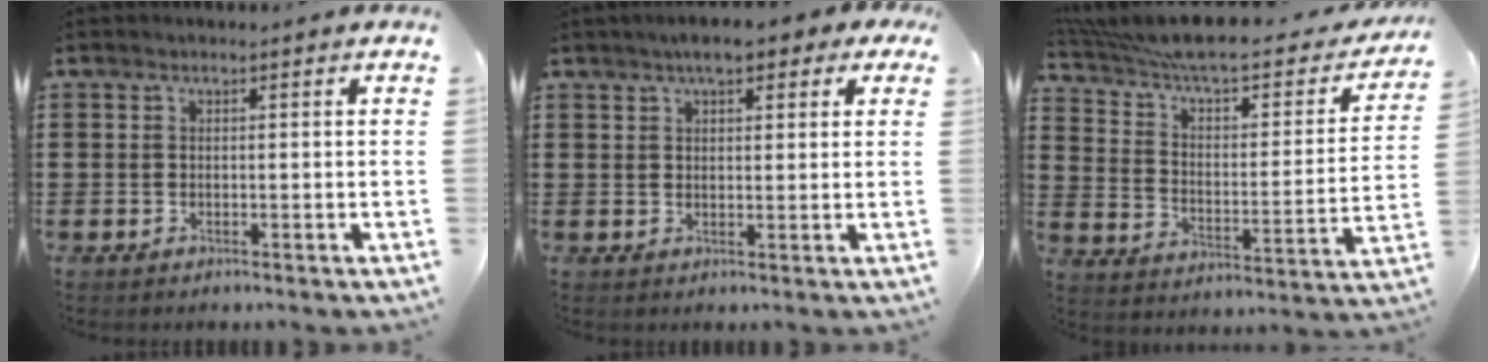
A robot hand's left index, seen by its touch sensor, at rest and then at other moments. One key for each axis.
{"total": 4.6, "fx": 3.2, "fy": 1.6, "fz": 2.9, "tx": -0.057, "ty": 0.006, "tz": 0.054}
{"total": 7.4, "fx": 6.1, "fy": 1.4, "fz": 4.0, "tx": -0.106, "ty": -0.051, "tz": 0.102}